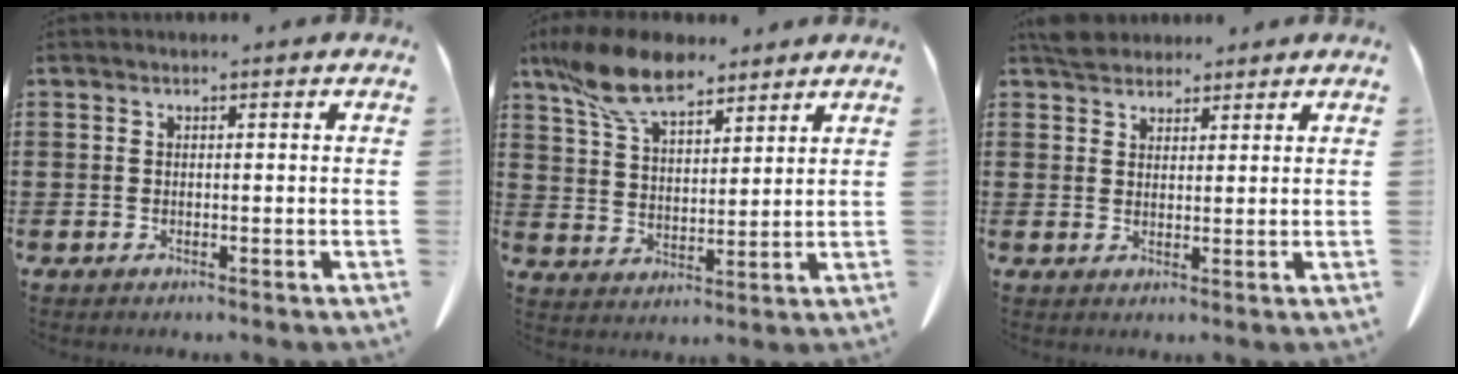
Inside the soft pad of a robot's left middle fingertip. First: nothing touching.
{"total": 11.1, "force": [8.5, 3.8, 6.0], "torque": [-0.140, -0.017, 0.162]}
{"total": 3.3, "force": [3.1, 1.1, 0.6], "torque": [-0.013, -0.002, 0.059]}